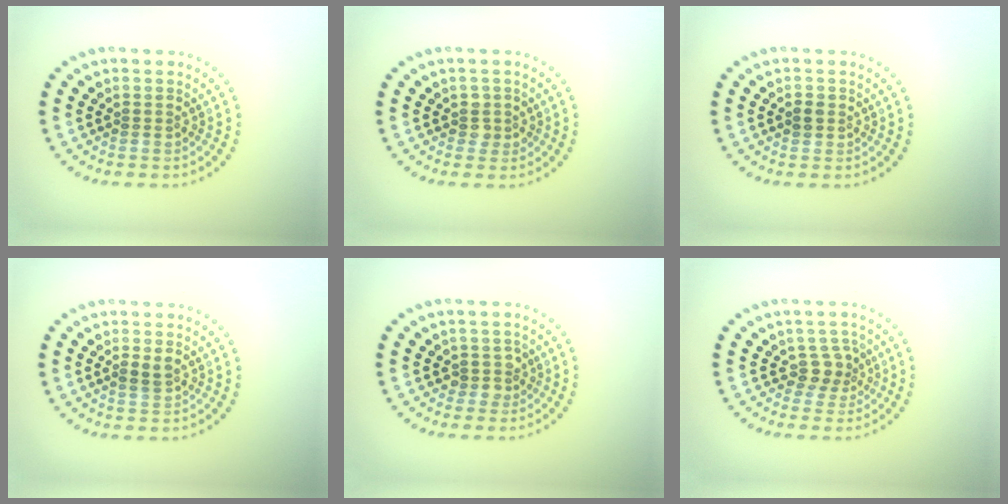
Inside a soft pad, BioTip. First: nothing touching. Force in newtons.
{"total": 1.4, "press": 1.3, "slide": 0.6}
{"total": 1.2, "press": 1.1, "slide": 0.3}
{"total": 1.2, "press": 1.1, "slide": 0.3}
{"total": 1.6, "press": 1.3, "slide": 1.0}
{"total": 2.0, "press": 1.6, "slide": 1.3}